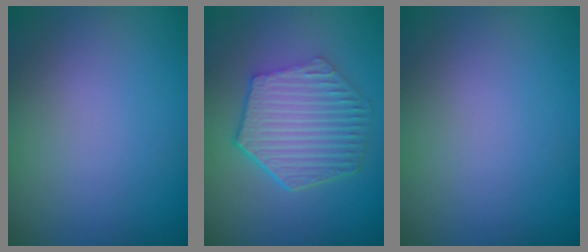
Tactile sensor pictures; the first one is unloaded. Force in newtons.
{"total": 6.4, "press": 4.9, "slide": 4.1}
{"total": 0.0}